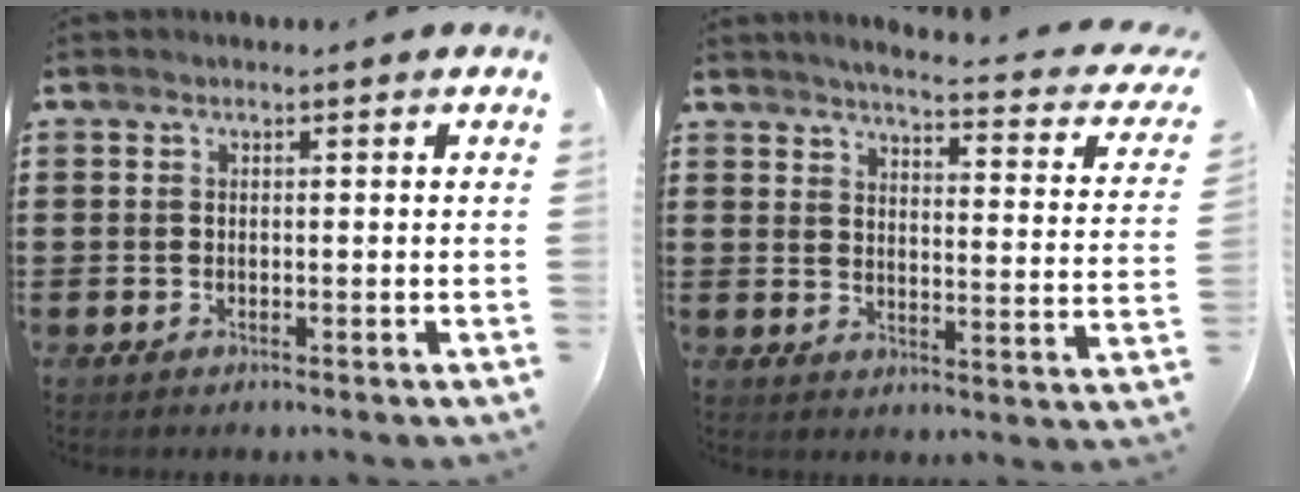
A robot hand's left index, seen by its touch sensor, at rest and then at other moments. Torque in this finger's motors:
{"motor_torque": [1.26, -0.88, 0.37, 0.07]}